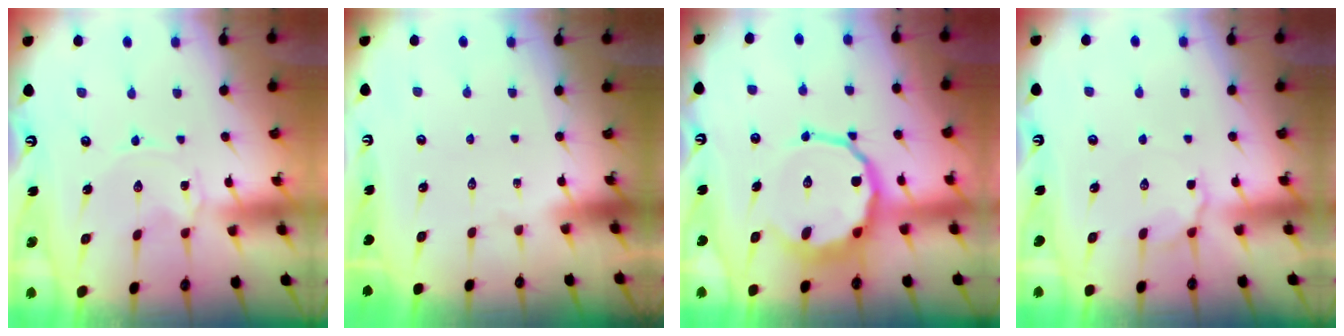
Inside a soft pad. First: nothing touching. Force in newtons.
{"total": 0.0}
{"total": 11.2, "press": 10.6, "slide": 3.6}
{"total": 4.5, "press": 4.4, "slide": 1.2}